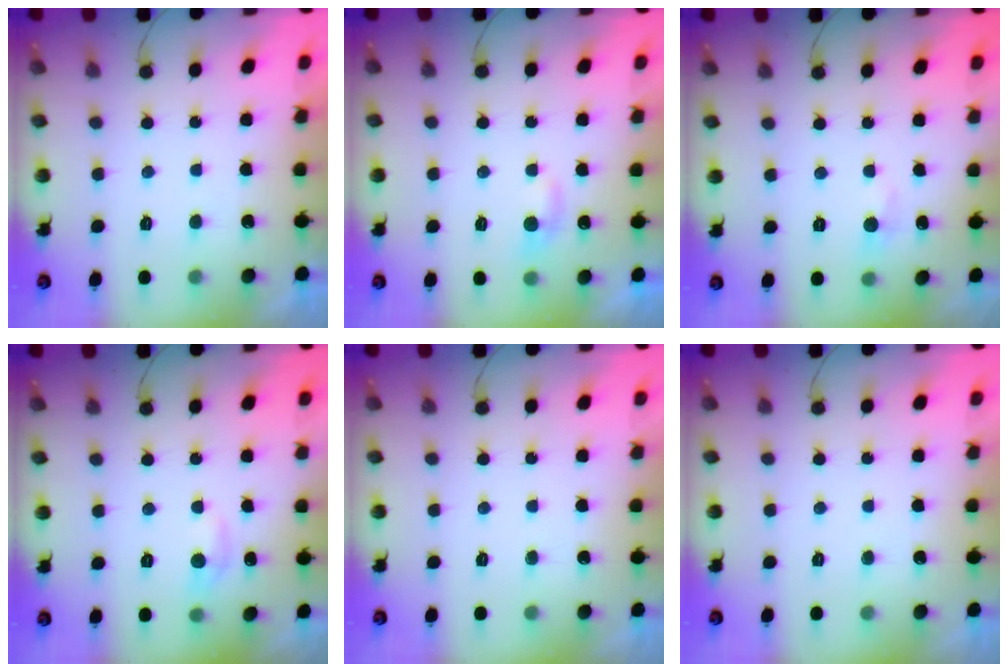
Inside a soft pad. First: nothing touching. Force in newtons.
{"total": 4.0, "press": 4.0, "slide": 0.4}
{"total": 4.6, "press": 4.6, "slide": 0.7}
{"total": 6.5, "press": 6.4, "slide": 0.9}
{"total": 0.0}
{"total": 0.0}